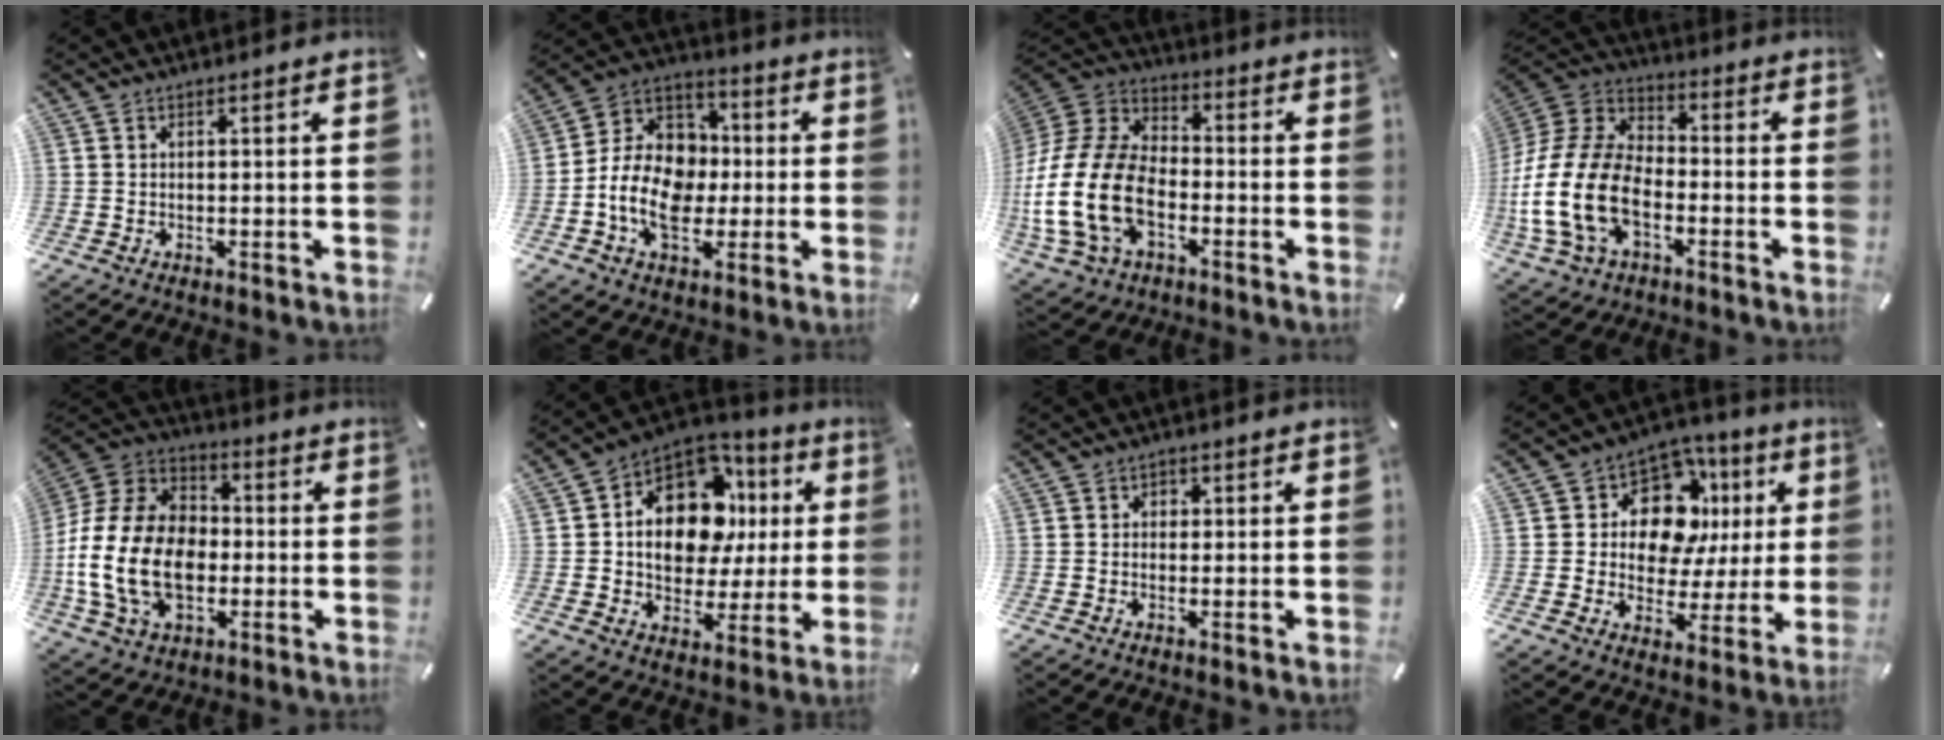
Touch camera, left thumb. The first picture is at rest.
{"total": 15.0, "force": [-3.2, 12.0, 8.3], "torque": [-0.184, 0.016, -0.058]}
{"total": 20.5, "force": [-6.5, 13.7, 13.8], "torque": [-0.302, 0.027, -0.115]}
{"total": 18.8, "force": [-6.5, 12.2, 12.7], "torque": [-0.279, 0.024, -0.118]}
{"total": 20.3, "force": [-4.2, 14.6, 13.5], "torque": [-0.298, 0.029, -0.071]}
{"total": 16.4, "force": [3.5, 12.1, 10.6], "torque": [-0.169, -0.025, 0.063]}
{"total": 1.5, "force": [-0.2, 1.4, 0.5], "torque": [-0.004, 0.004, -0.009]}
{"total": 13.6, "force": [5.0, 10.1, 7.7], "torque": [-0.125, -0.030, 0.094]}